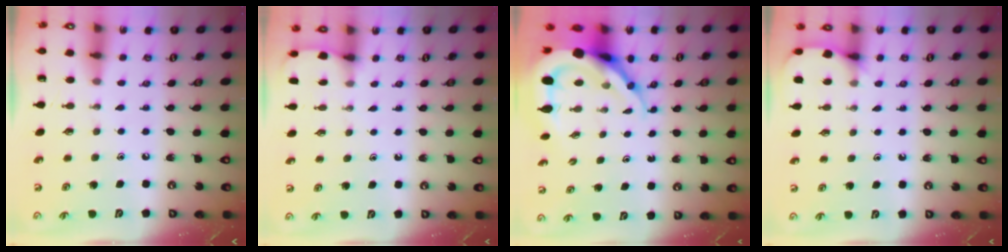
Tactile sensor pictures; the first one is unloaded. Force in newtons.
{"total": 1.8, "press": 1.8, "slide": 0.2}
{"total": 11.8, "press": 11.7, "slide": 1.2}
{"total": 5.3, "press": 5.3, "slide": 0.4}